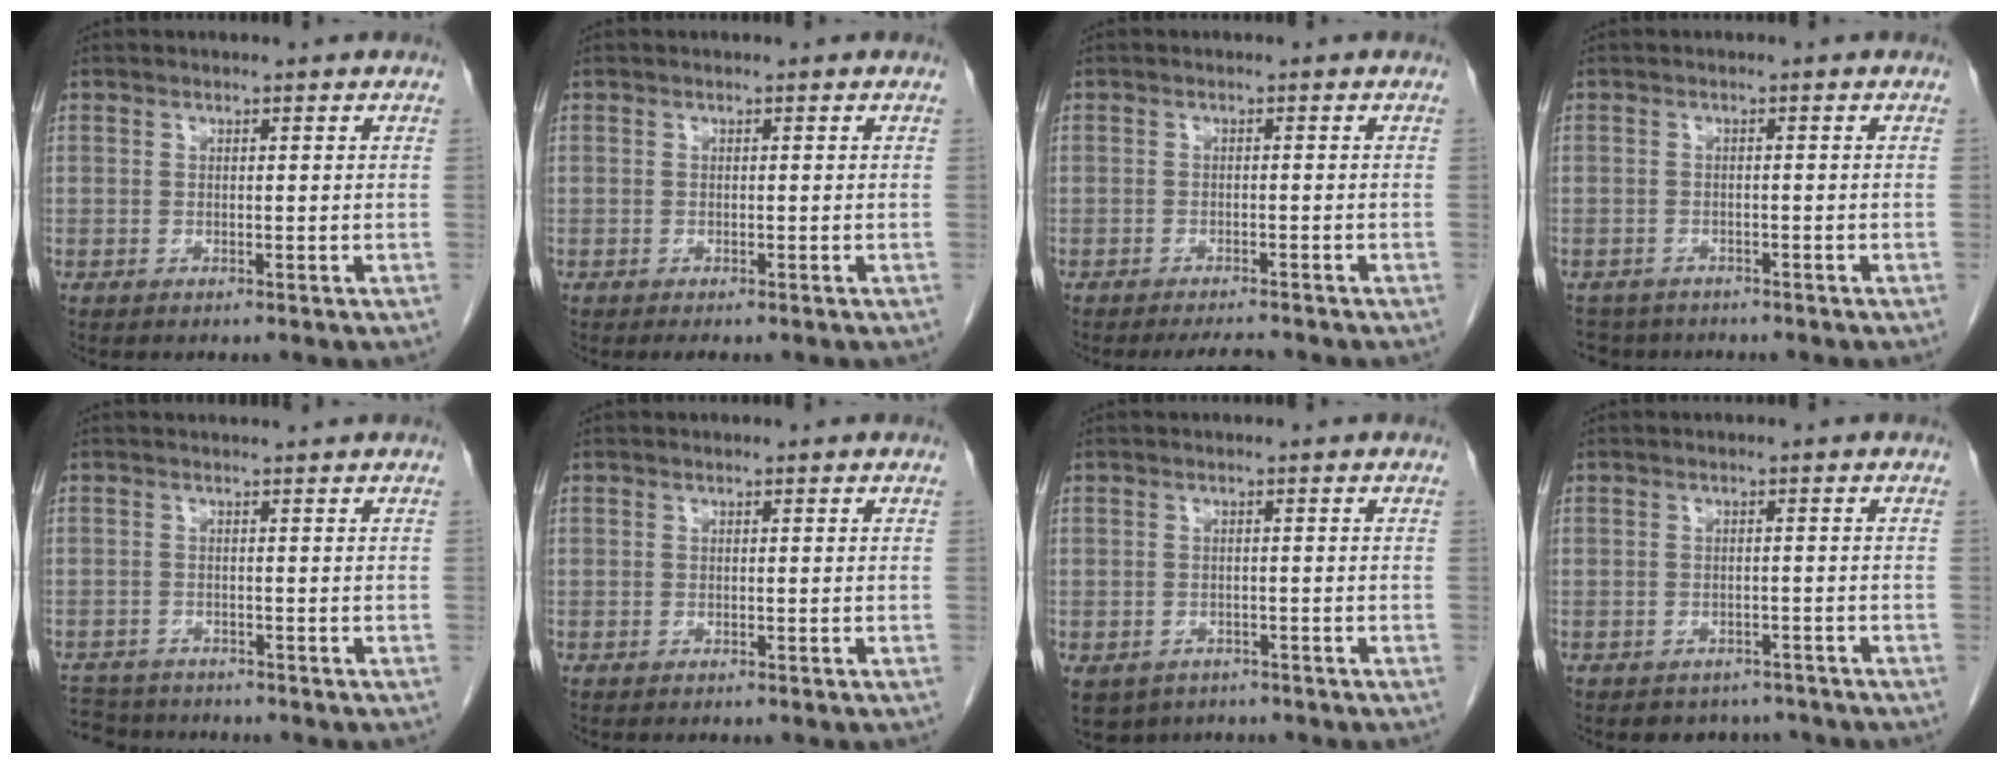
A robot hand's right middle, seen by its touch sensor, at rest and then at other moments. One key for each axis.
{"total": 1.3, "fx": -1.0, "fy": 0.4, "fz": 0.6, "tx": -0.008, "ty": -0.003, "tz": -0.012}
{"total": 3.3, "fx": -3.1, "fy": 0.3, "fz": 1.0, "tx": -0.018, "ty": -0.010, "tz": -0.047}
{"total": 4.4, "fx": -3.9, "fy": 2.0, "fz": 0.2, "tx": 0.000, "ty": -0.002, "tz": -0.057}
{"total": 5.4, "fx": -4.4, "fy": 2.1, "fz": 2.4, "tx": -0.041, "ty": 0.021, "tz": -0.062}
{"total": 0.0}
{"total": 9.4, "fx": -6.1, "fy": 6.5, "fz": 3.2, "tx": -0.087, "ty": -0.010, "tz": -0.074}
{"total": 4.2, "fx": -3.6, "fy": 2.2, "fz": -0.1, "tx": 0.006, "ty": 0.009, "tz": -0.047}